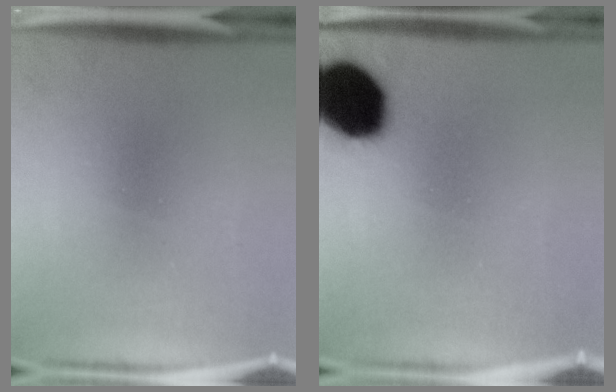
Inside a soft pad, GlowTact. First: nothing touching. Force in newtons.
{"total": 17.9}